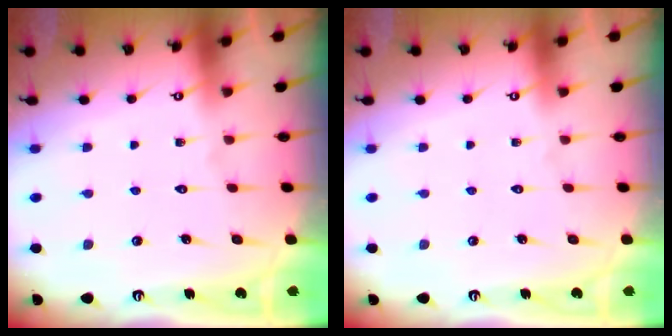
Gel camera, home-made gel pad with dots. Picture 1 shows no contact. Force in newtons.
{"total": 0.0}